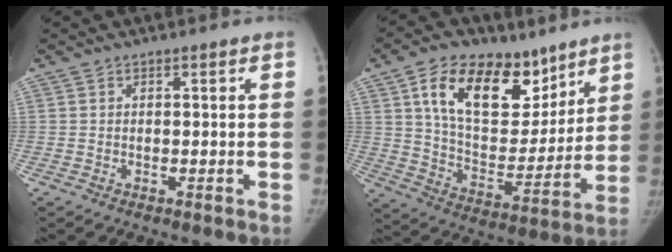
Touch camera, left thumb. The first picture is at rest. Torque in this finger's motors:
{"motor_torque": [0.39, 0.50, 1.39, -1.37, 0.14]}